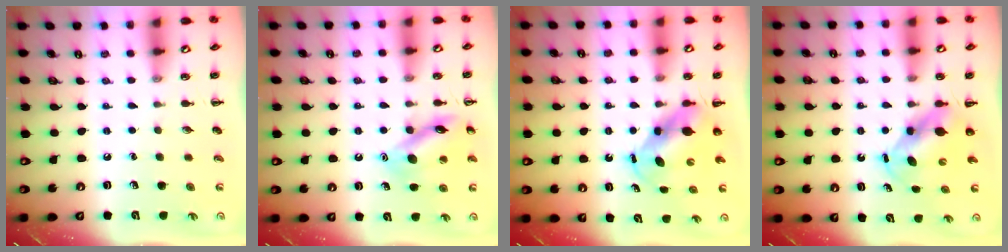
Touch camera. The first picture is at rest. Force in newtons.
{"total": 12.9, "press": 12.8, "slide": 1.3}
{"total": 5.4, "press": 5.3, "slide": 1.1}
{"total": 5.7, "press": 5.7, "slide": 1.0}